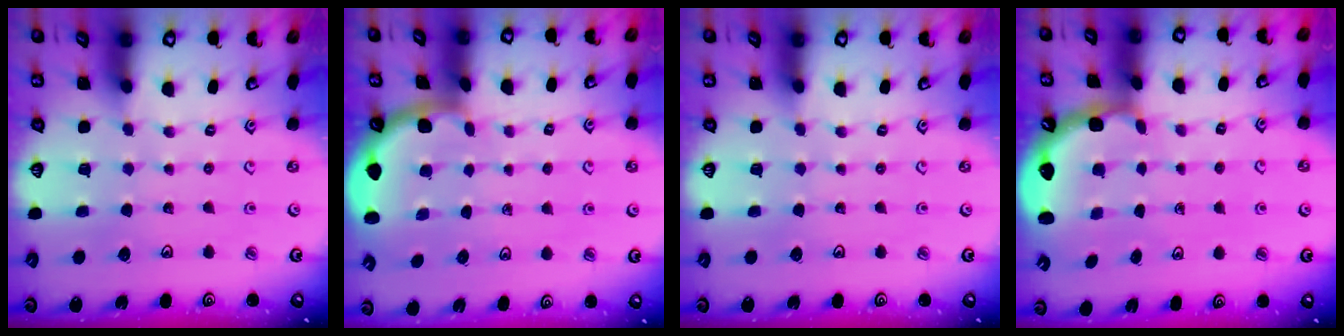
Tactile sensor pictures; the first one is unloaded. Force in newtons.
{"total": 1.9, "press": 1.9, "slide": 0.0}
{"total": 0.0}
{"total": 2.6, "press": 2.2, "slide": 1.4}